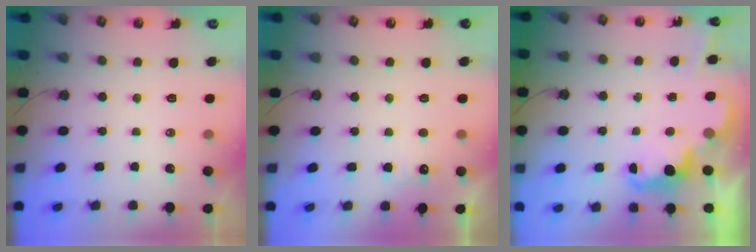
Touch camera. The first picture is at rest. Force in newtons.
{"total": 4.5, "press": 4.4, "slide": 1.0}
{"total": 2.4, "press": 2.3, "slide": 0.5}